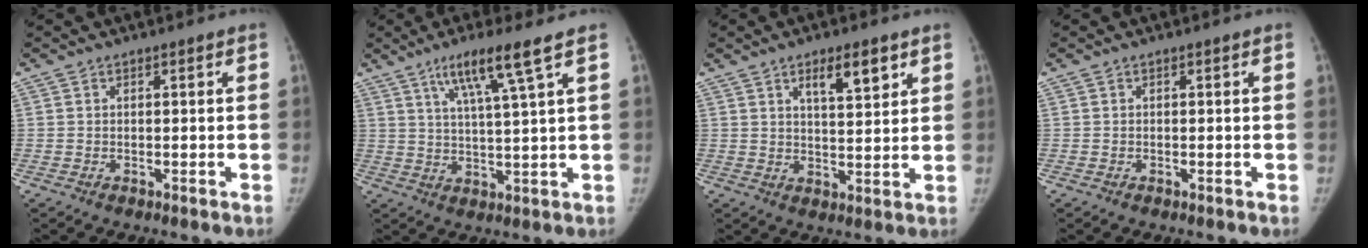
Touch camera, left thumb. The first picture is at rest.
{"total": 9.0, "force": [5.0, -0.5, 7.5], "torque": [-0.136, -0.020, 0.095]}
{"total": 7.2, "force": [4.0, 2.3, 5.5], "torque": [-0.072, -0.025, 0.064]}
{"total": 0.0}